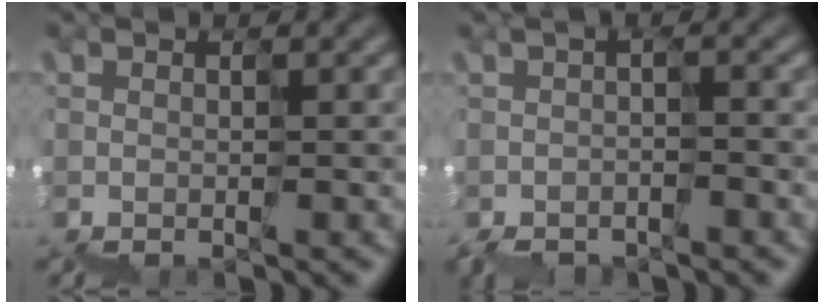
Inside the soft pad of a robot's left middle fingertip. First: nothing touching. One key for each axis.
{"total": 1.7, "fx": -1.7, "fy": -0.1, "fz": -0.1, "tx": -0.013, "ty": -0.004, "tz": -0.027}